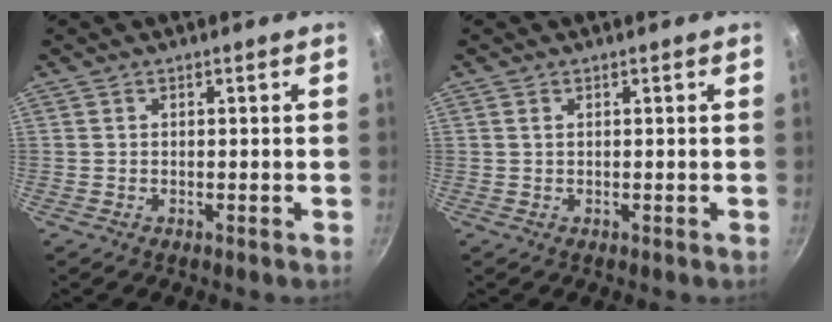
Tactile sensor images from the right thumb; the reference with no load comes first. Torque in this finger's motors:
{"motor_torque": [-0.74, 0.06, -0.15, -0.11, -0.02]}